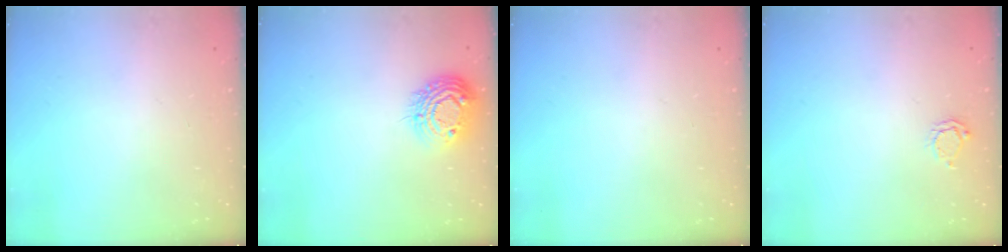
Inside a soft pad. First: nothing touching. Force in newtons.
{"total": 11.6, "press": 11.6, "slide": 0.9}
{"total": 0.0}
{"total": 3.8, "press": 3.8, "slide": 0.7}